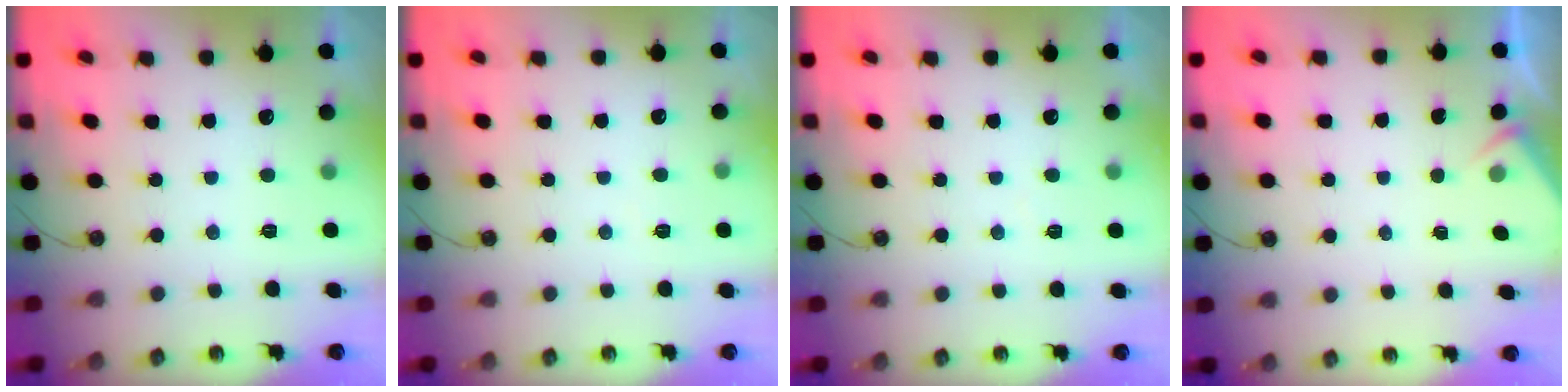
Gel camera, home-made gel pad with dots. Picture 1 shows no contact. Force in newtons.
{"total": 3.2, "press": 3.2, "slide": 0.6}
{"total": 2.9, "press": 2.8, "slide": 0.5}
{"total": 2.2, "press": 2.1, "slide": 0.4}